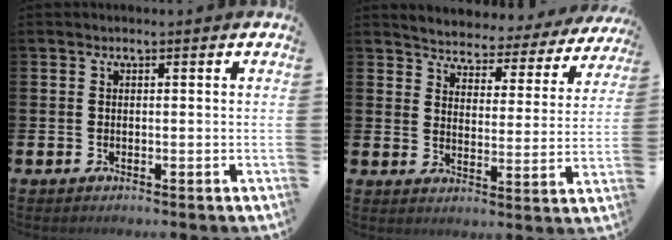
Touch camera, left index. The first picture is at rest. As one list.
[{"total": 3.9, "force": [3.8, 0.8, 0.1], "torque": [-0.026, -0.037, 0.059]}]